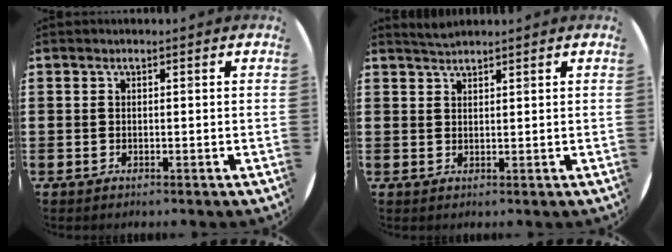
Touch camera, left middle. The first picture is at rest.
{"total": 1.6, "force": [1.5, 0.0, 0.2], "torque": [-0.006, 0.001, 0.029]}